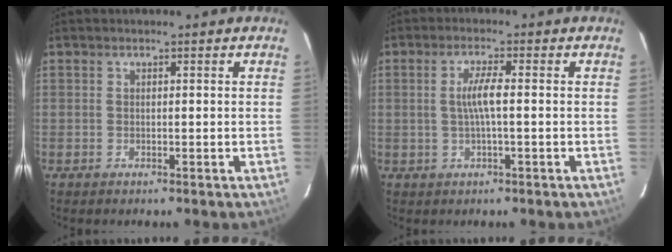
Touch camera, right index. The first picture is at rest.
{"total": 3.8, "force": [-0.2, 0.0, 3.8], "torque": [-0.074, 0.002, -0.003]}